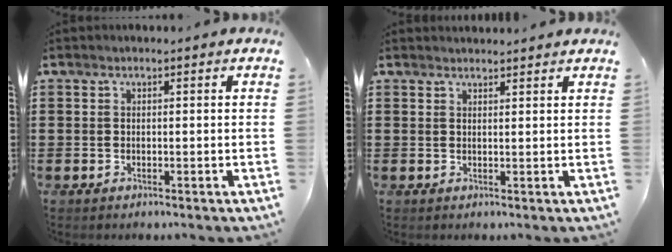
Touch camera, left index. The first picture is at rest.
{"total": 1.4, "force": [1.3, -0.1, 0.1], "torque": [-0.005, -0.001, 0.027]}